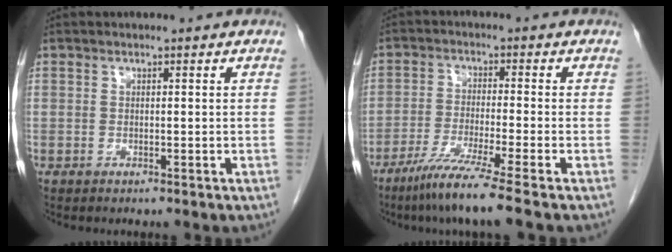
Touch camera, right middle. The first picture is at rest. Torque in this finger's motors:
{"motor_torque": [1.18, -0.96, 0.13, 0.09]}